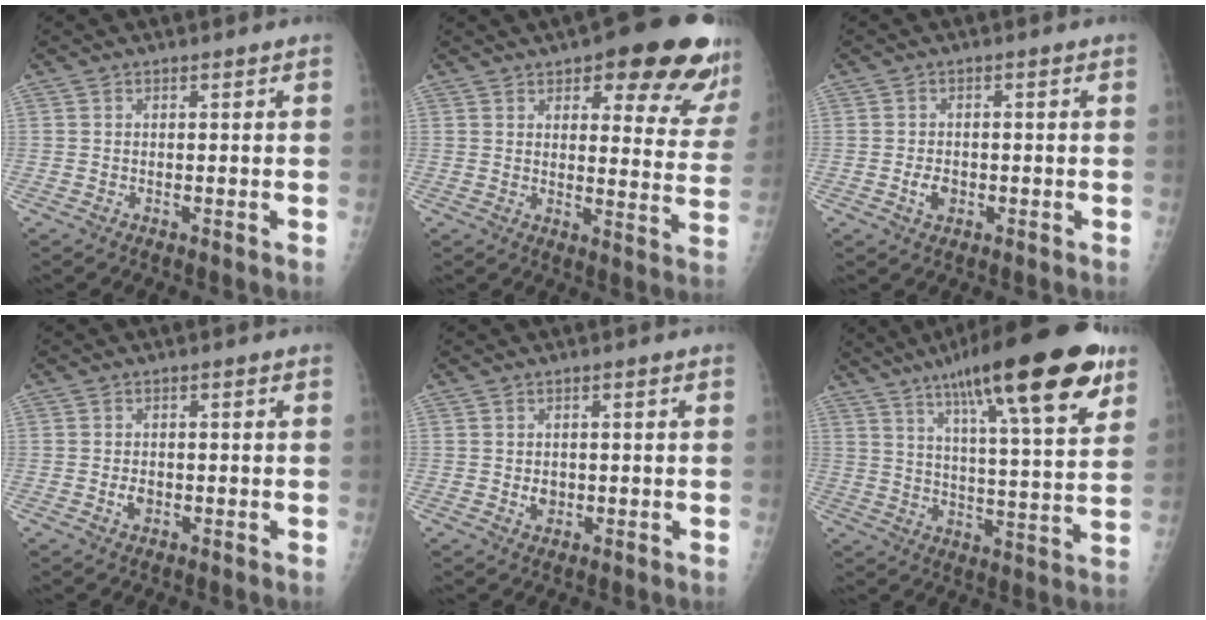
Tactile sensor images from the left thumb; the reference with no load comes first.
{"total": 19.5, "force": [12.7, 6.4, 13.3], "torque": [-0.119, -0.057, 0.147]}
{"total": 3.0, "force": [-0.9, 2.1, 2.0], "torque": [-0.029, 0.004, -0.014]}
{"total": 2.2, "force": [-0.6, 1.5, 1.4], "torque": [-0.018, 0.002, -0.009]}
{"total": 2.4, "force": [-0.2, 1.9, 1.4], "torque": [-0.009, 0.001, 0.001]}
{"total": 24.5, "force": [14.1, 5.2, 19.4], "torque": [-0.281, -0.030, 0.213]}